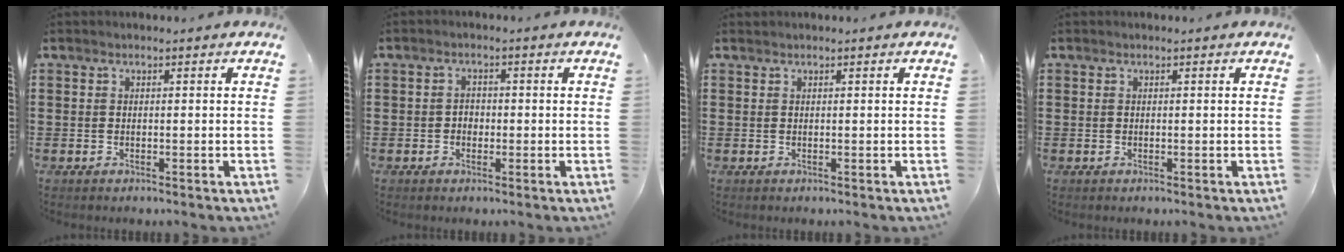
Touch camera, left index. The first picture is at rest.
{"total": 1.6, "force": [-0.5, 1.3, 0.8], "torque": [-0.017, 0.004, -0.013]}
{"total": 0.0}
{"total": 0.0}